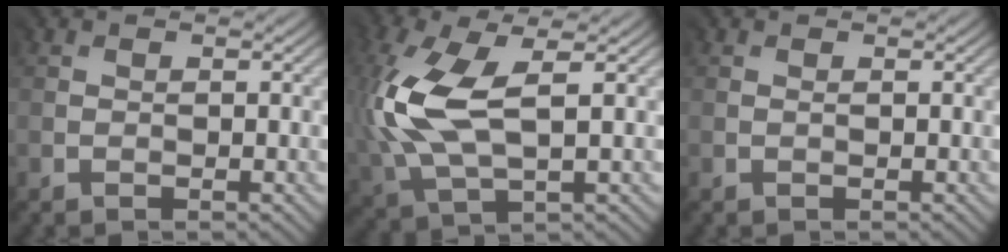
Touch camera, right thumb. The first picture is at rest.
{"total": 9.9, "force": [2.3, 4.7, 8.4], "torque": [-0.220, 0.012, 0.046]}
{"total": 0.0}